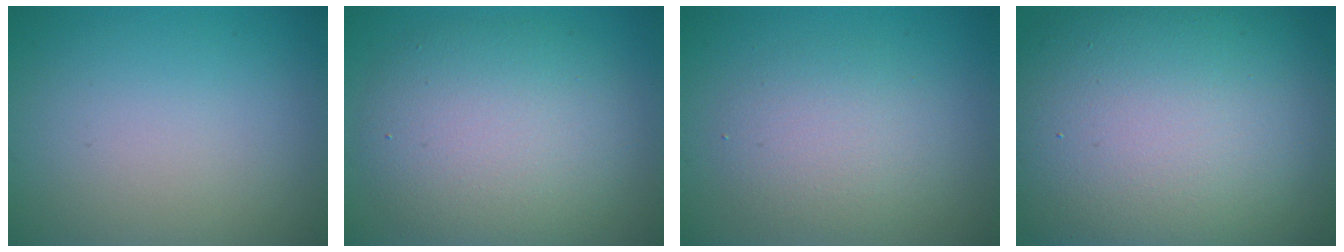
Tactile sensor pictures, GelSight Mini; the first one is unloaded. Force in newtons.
{"total": 7.6, "press": 7.6, "slide": 0.4}
{"total": 3.5, "press": 3.5, "slide": 0.1}
{"total": 18.1, "press": 18.1, "slide": 1.2}